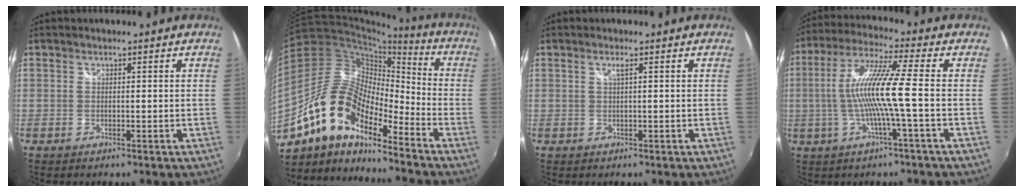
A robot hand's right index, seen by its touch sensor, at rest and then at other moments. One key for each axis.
{"total": 17.2, "fx": -11.3, "fy": 6.7, "fz": 11.0, "tx": -0.196, "ty": -0.005, "tz": -0.226}
{"total": 1.1, "fx": 0.5, "fy": -0.6, "fz": 0.9, "tx": -0.015, "ty": 0.001, "tz": 0.007}
{"total": 11.5, "fx": -1.6, "fy": -1.2, "fz": 11.4, "tx": -0.216, "ty": 0.002, "tz": -0.029}